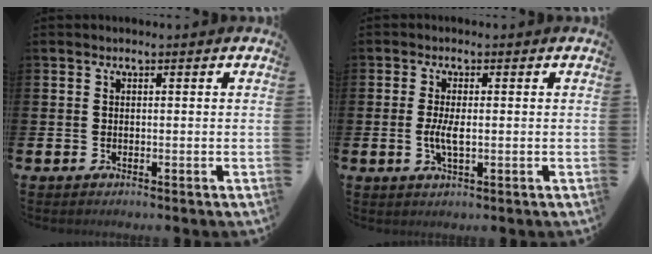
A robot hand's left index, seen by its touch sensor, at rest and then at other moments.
{"total": 3.0, "force": [-0.2, 1.0, 2.8], "torque": [-0.051, 0.001, -0.005]}